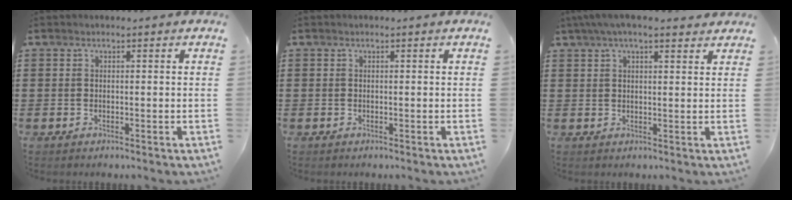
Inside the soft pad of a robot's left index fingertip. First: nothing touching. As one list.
[{"total": 0.0}, {"total": 4.5, "force": [3.4, 1.0, 2.8], "torque": [-0.062, 0.002, 0.061]}]